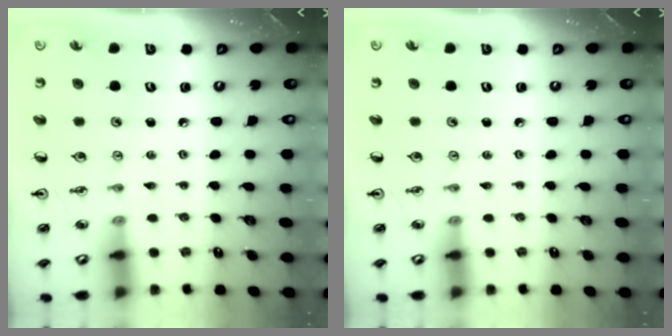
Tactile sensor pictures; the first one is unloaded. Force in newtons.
{"total": 0.0}